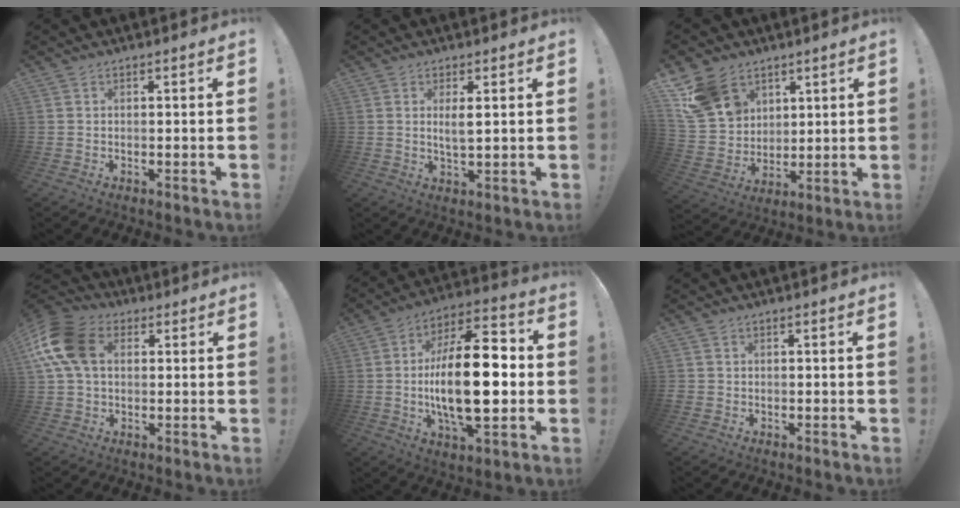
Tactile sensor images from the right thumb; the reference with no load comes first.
{"total": 3.6, "force": [1.2, 0.9, 3.2], "torque": [-0.050, -0.010, 0.018]}
{"total": 15.6, "force": [9.0, 11.1, 6.4], "torque": [-0.131, -0.042, 0.181]}
{"total": 16.2, "force": [3.6, 11.3, 11.1], "torque": [-0.213, 0.005, 0.067]}
{"total": 23.9, "force": [-1.5, 9.8, 21.7], "torque": [-0.374, -0.004, -0.031]}
{"total": 1.2, "force": [-0.2, 1.2, 0.3], "torque": [-0.011, 0.005, -0.003]}